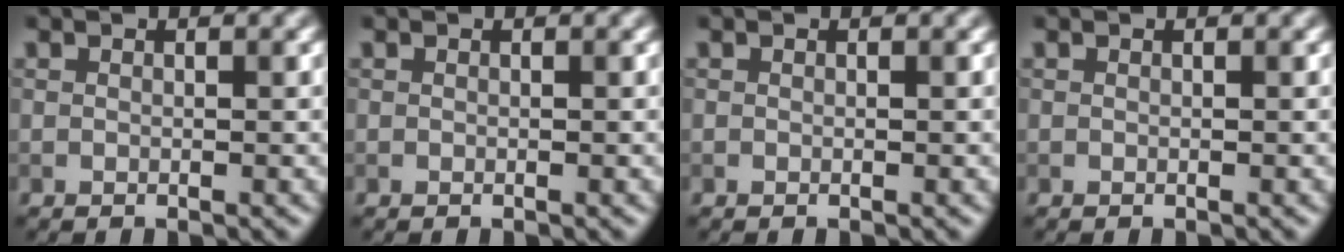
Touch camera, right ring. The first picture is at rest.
{"total": 0.0}
{"total": 0.0}
{"total": 0.0}